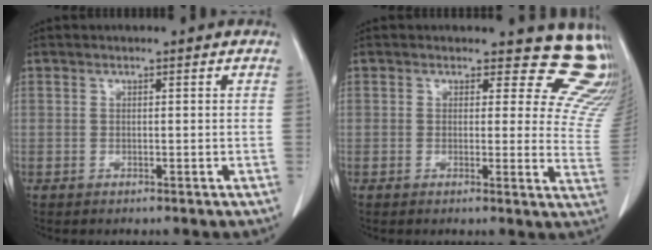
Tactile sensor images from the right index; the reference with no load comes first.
{"total": 14.5, "force": [13.5, 4.6, 2.6], "torque": [0.009, -0.094, 0.104]}